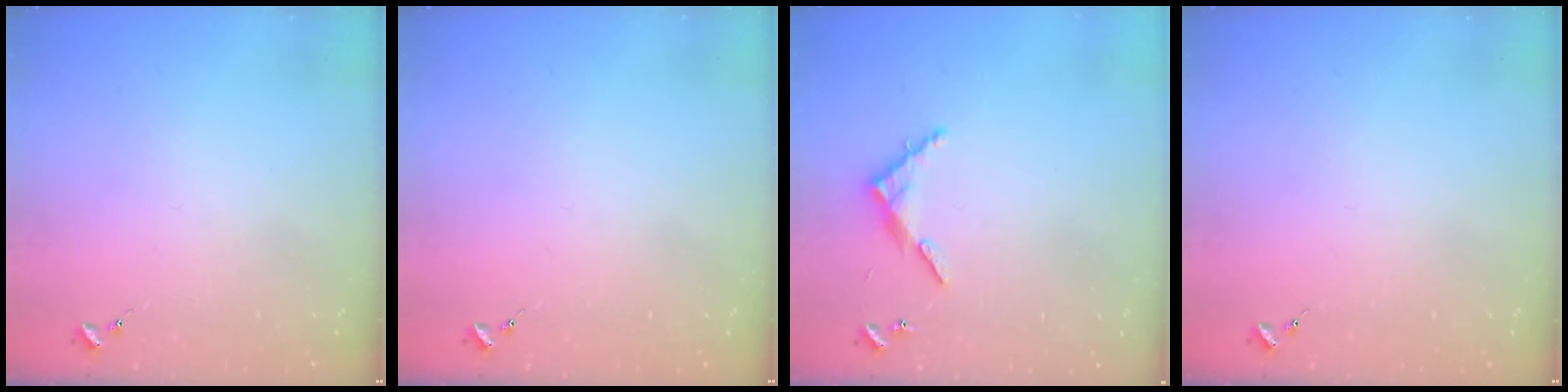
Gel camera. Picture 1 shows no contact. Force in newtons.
{"total": 0.0}
{"total": 6.9, "press": 6.9, "slide": 0.5}
{"total": 0.0}